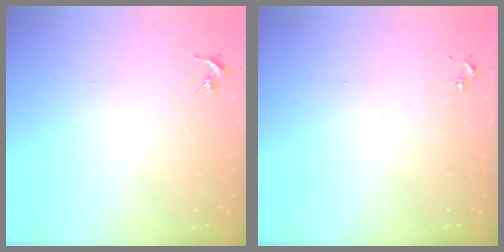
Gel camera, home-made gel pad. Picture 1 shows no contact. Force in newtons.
{"total": 0.0}